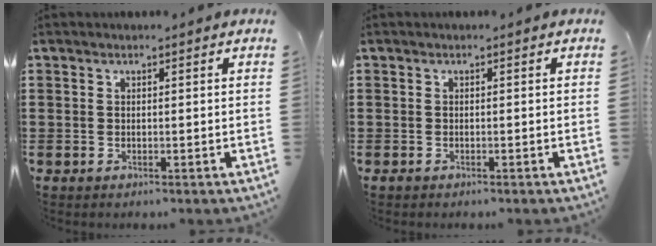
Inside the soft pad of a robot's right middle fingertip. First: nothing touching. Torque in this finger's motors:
{"motor_torque": [0.49, 0.06, 0.08, 0.02]}